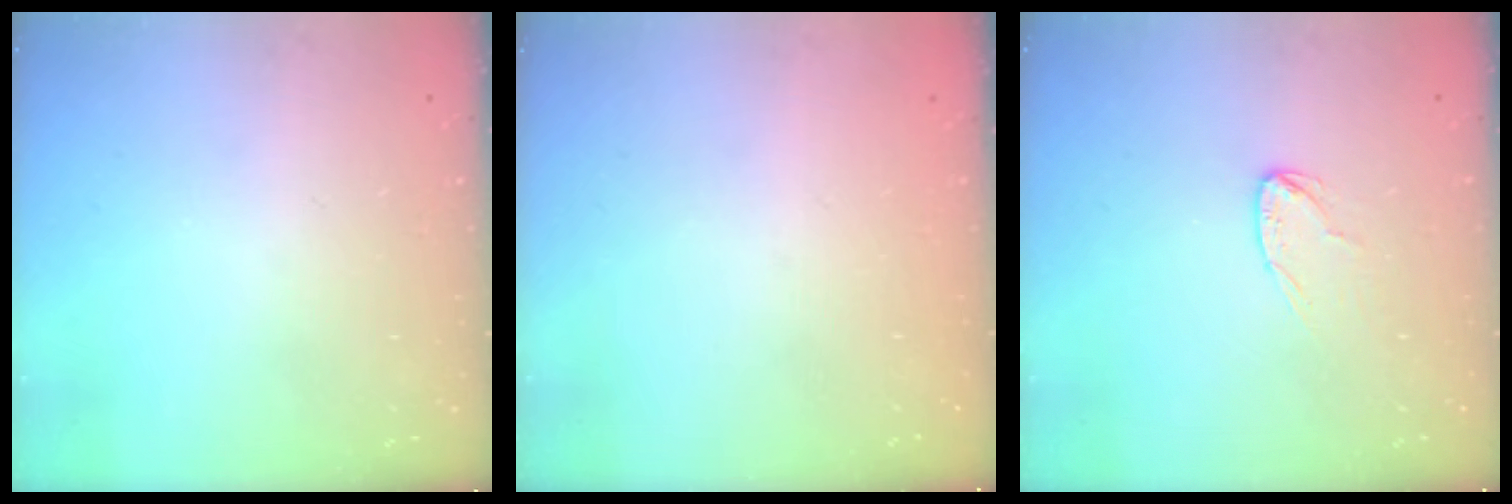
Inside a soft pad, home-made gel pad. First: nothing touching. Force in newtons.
{"total": 0.0}
{"total": 4.7, "press": 4.7, "slide": 0.4}